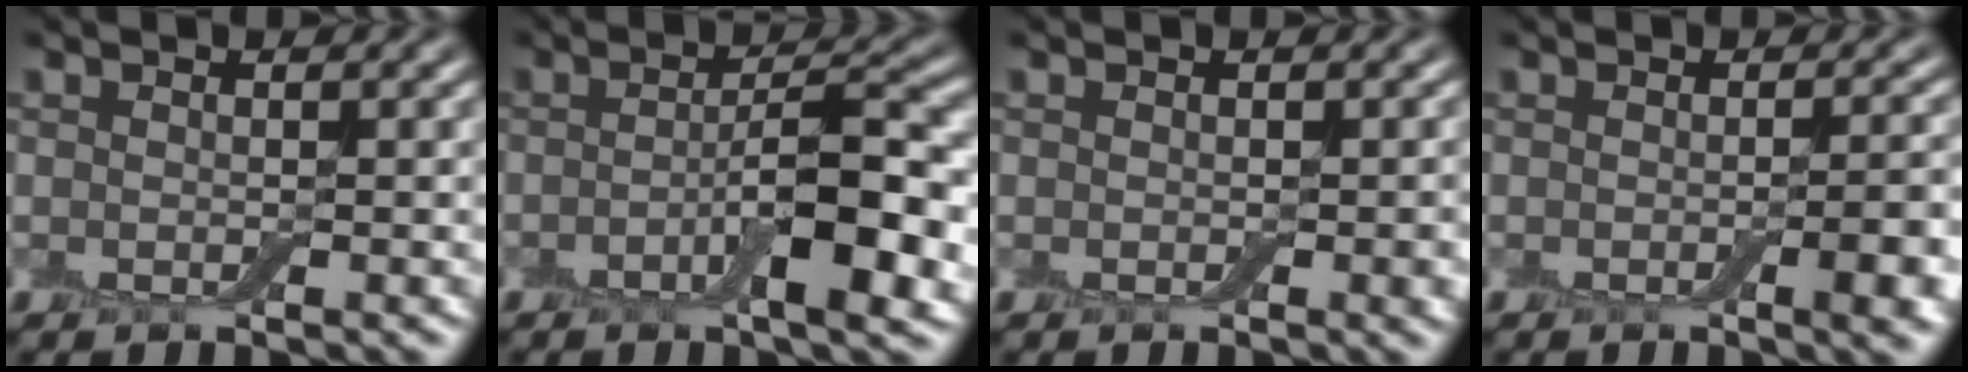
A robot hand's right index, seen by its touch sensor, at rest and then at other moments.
{"total": 6.3, "force": [-1.8, 1.6, 5.8], "torque": [-0.096, 0.004, -0.032]}
{"total": 0.9, "force": [-0.3, 0.3, 0.9], "torque": [-0.012, -0.001, -0.002]}
{"total": 3.7, "force": [-0.9, 0.9, 3.4], "torque": [-0.043, -0.001, -0.012]}